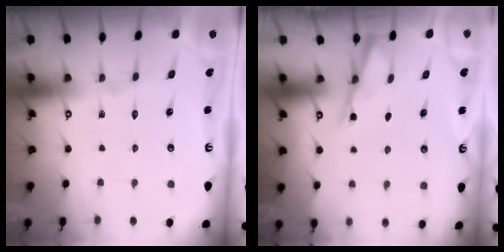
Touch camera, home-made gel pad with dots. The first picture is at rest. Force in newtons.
{"total": 2.4, "press": 2.4, "slide": 0.4}